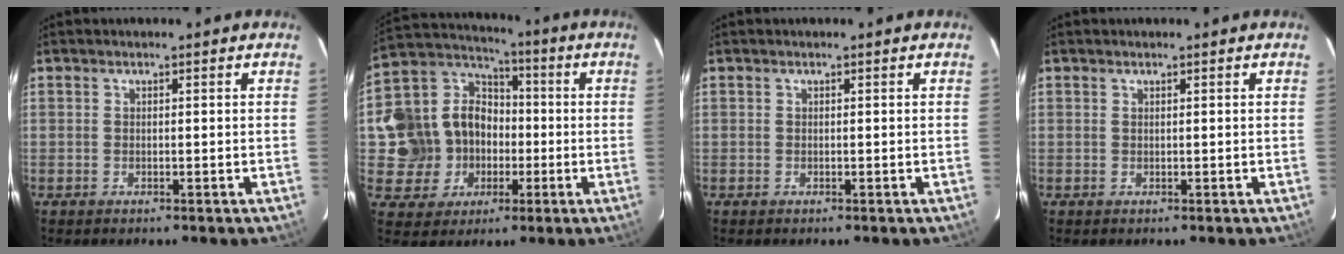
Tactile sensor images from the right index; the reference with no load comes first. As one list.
[{"total": 16.9, "force": [-2.6, 15.5, 6.0], "torque": [-0.164, 0.051, -0.026]}, {"total": 0.0}, {"total": 0.0}]